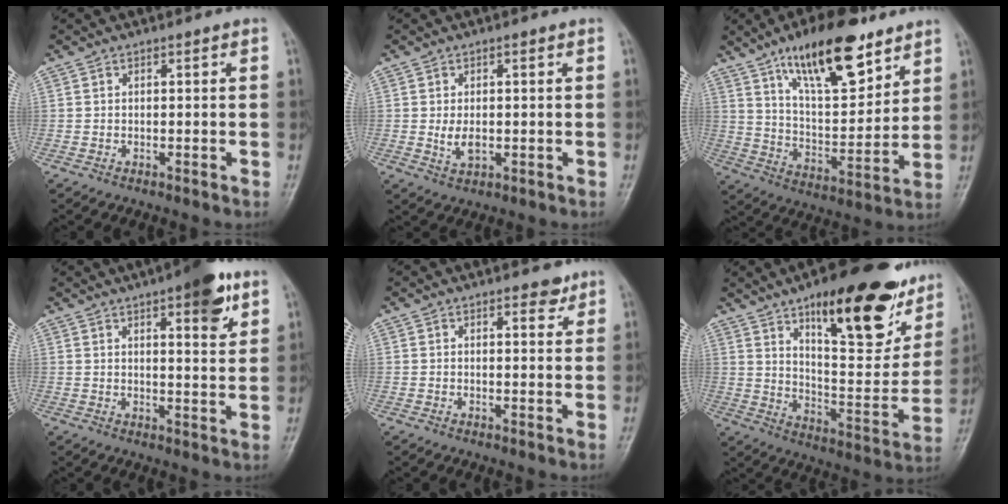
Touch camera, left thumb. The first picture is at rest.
{"total": 3.7, "force": [0.0, 2.2, 3.0], "torque": [-0.048, -0.008, 0.005]}
{"total": 19.2, "force": [12.0, 7.3, 13.1], "torque": [-0.172, -0.060, 0.207]}
{"total": 9.8, "force": [5.2, 2.9, 7.8], "torque": [-0.087, -0.022, 0.066]}
{"total": 2.5, "force": [1.8, 1.1, 1.3], "torque": [-0.006, -0.010, 0.023]}
{"total": 25.9, "force": [15.0, 9.3, 18.9], "torque": [-0.215, -0.057, 0.229]}